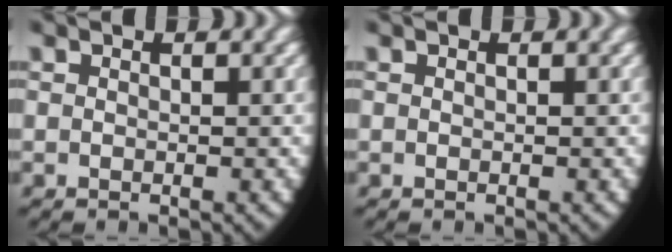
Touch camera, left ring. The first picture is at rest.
{"total": 0.0}